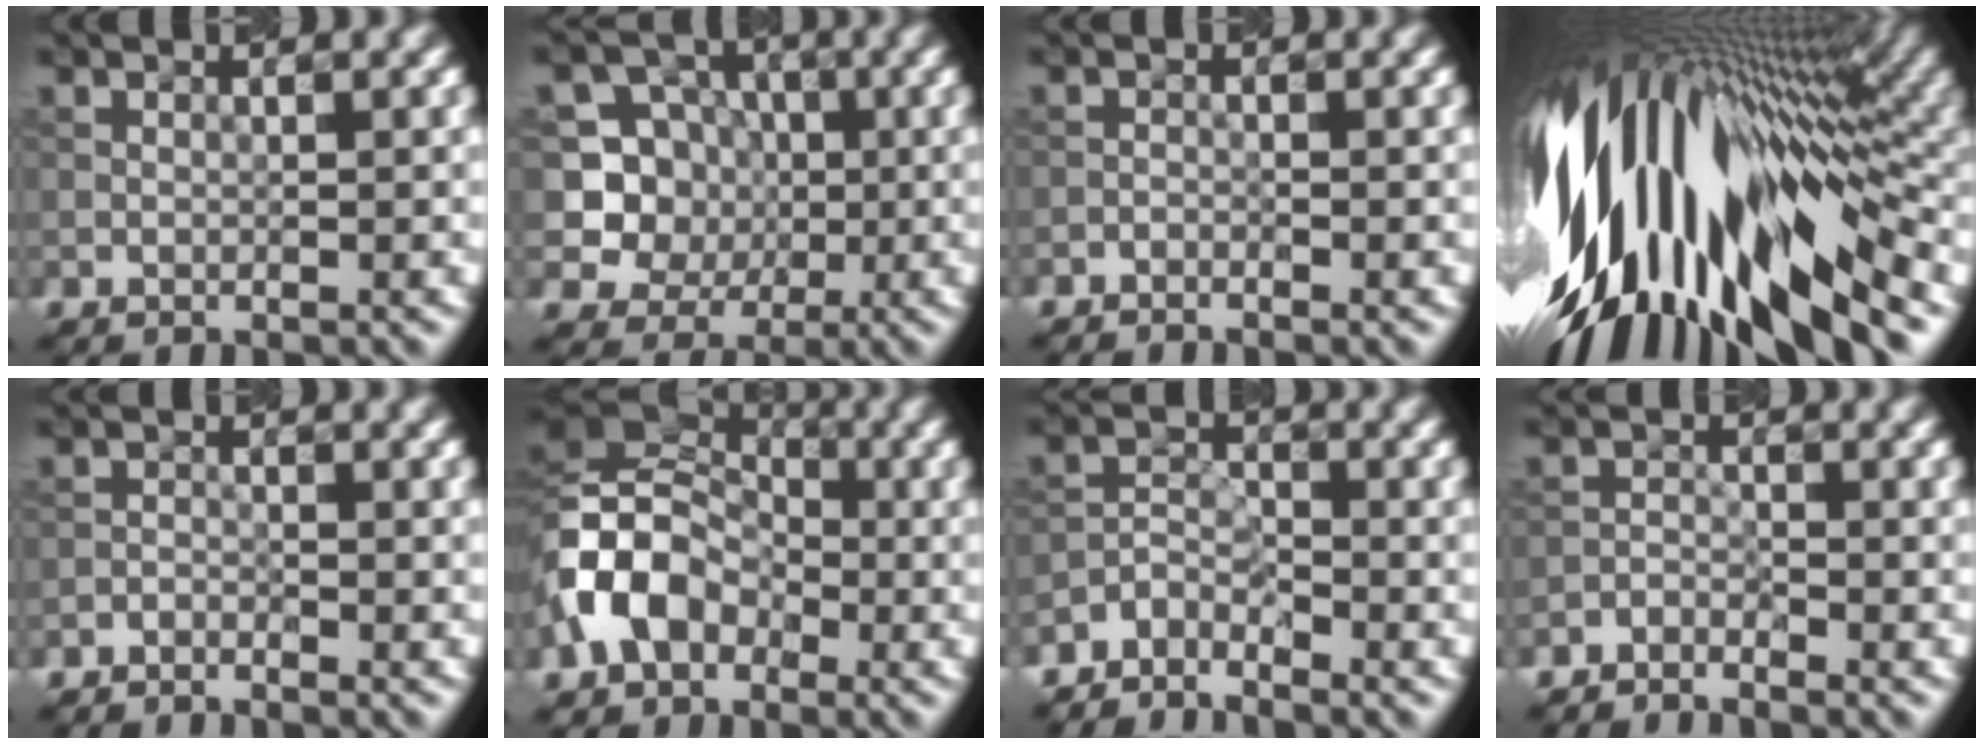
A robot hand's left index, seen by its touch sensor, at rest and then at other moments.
{"total": 5.3, "force": [0.5, 5.1, 1.4], "torque": [-0.014, 0.005, -0.011]}
{"total": 1.0, "force": [-1.0, 0.1, 0.1], "torque": [-0.006, -0.001, -0.022]}
{"total": 17.4, "force": [-1.8, 7.6, 15.5], "torque": [-0.269, 0.011, -0.049]}
{"total": 1.3, "force": [-1.3, 0.1, 0.1], "torque": [-0.006, -0.001, -0.030]}
{"total": 7.6, "force": [-2.2, 5.6, 4.6], "torque": [-0.095, 0.008, -0.061]}
{"total": 2.8, "force": [-2.7, 0.9, 0.4], "torque": [-0.011, 0.003, -0.065]}
{"total": 2.0, "force": [-1.9, 0.4, 0.1], "torque": [-0.004, -0.002, -0.046]}